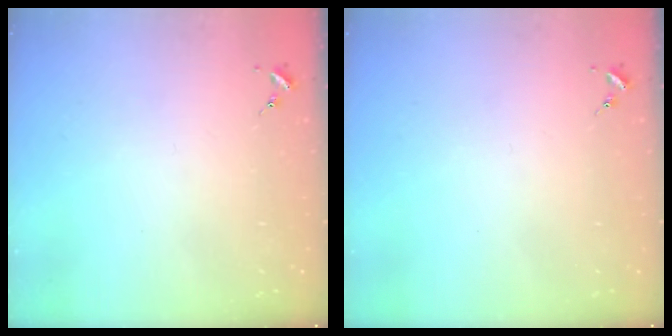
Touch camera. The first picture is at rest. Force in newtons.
{"total": 0.0}